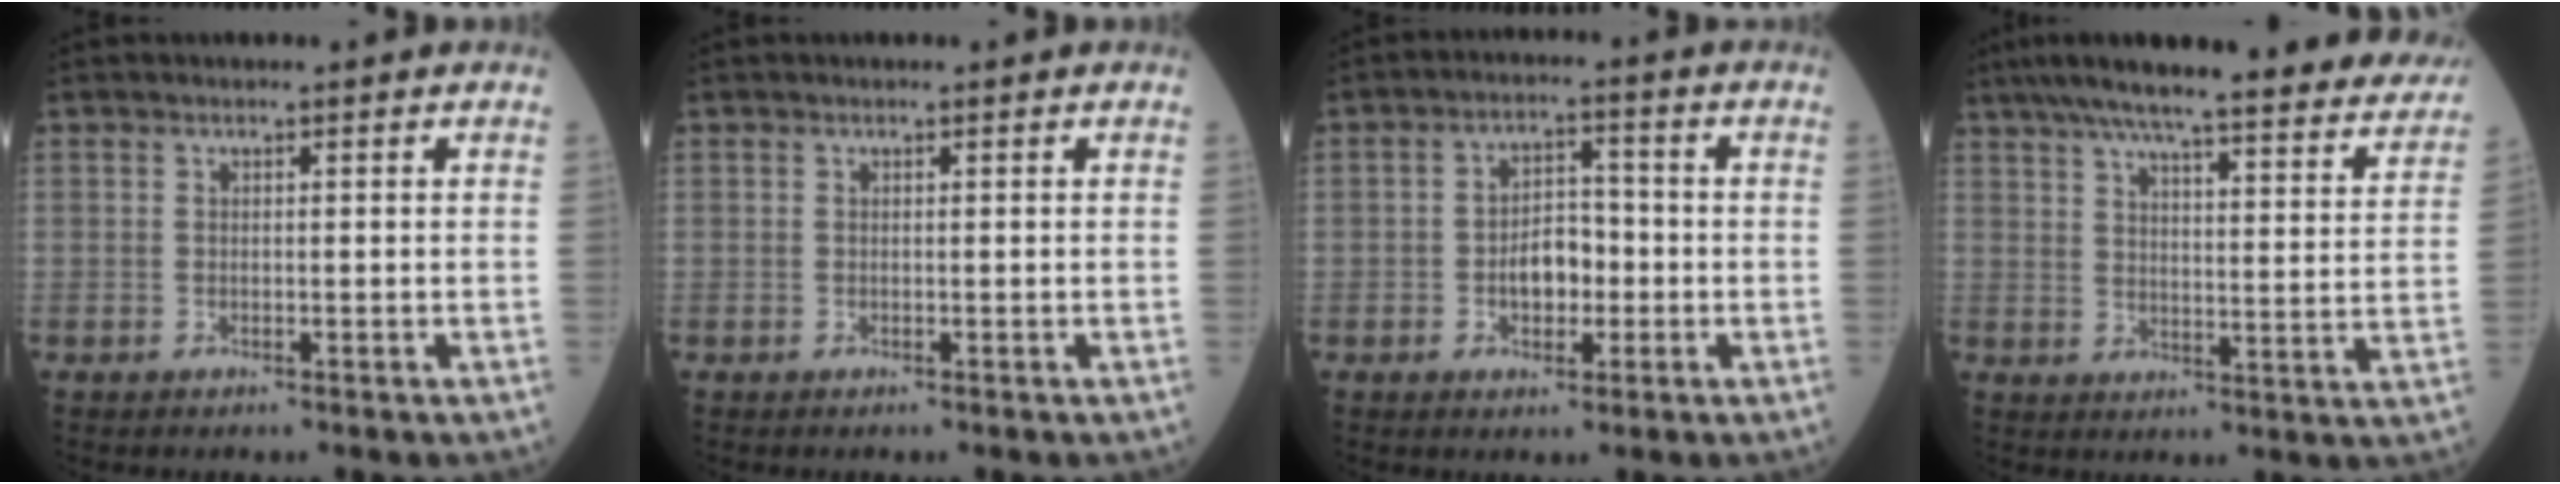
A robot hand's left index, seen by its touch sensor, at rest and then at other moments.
{"total": 0.0}
{"total": 5.7, "force": [-1.2, 3.4, 4.3], "torque": [-0.078, 0.012, -0.018]}
{"total": 30.5, "force": [26.4, 4.8, 14.6], "torque": [-0.226, -0.024, 0.332]}